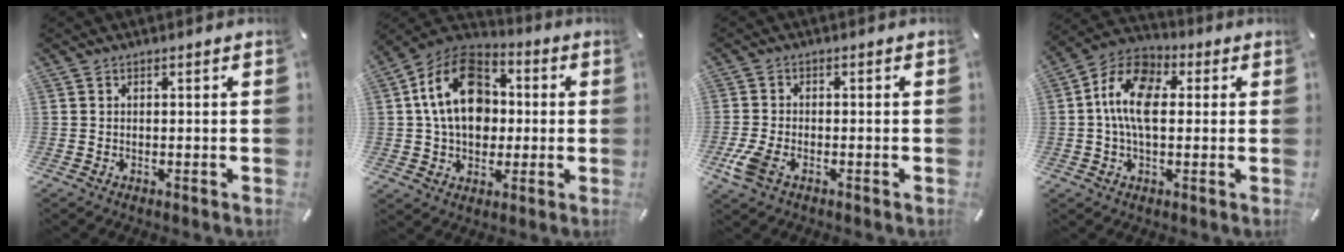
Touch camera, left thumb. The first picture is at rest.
{"total": 17.9, "force": [1.3, 13.9, 11.3], "torque": [-0.221, 0.013, 0.021]}
{"total": 5.1, "force": [-2.5, 2.5, 3.6], "torque": [-0.102, -0.009, -0.051]}
{"total": 12.8, "force": [1.1, 8.2, 9.7], "torque": [-0.195, 0.008, 0.018]}